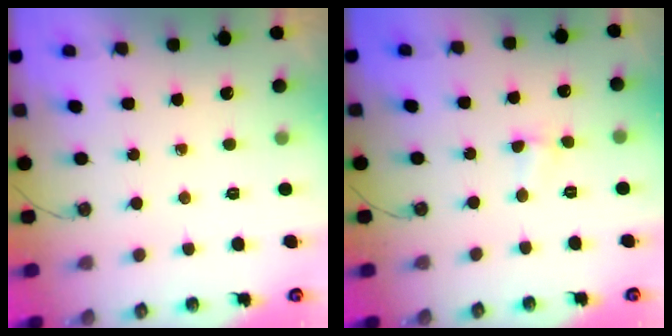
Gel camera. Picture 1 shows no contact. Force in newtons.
{"total": 1.6, "press": 1.4, "slide": 0.6}